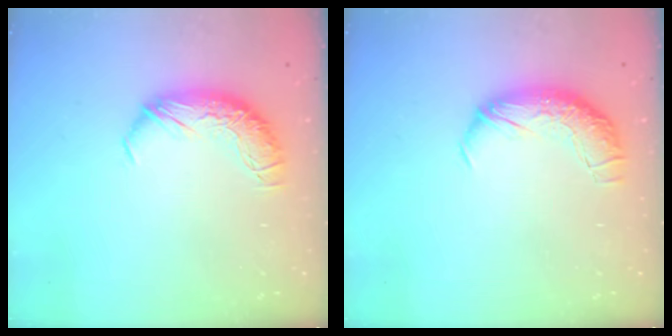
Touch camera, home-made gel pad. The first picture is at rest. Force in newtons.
{"total": 2.5, "press": 1.3, "slide": 2.2}